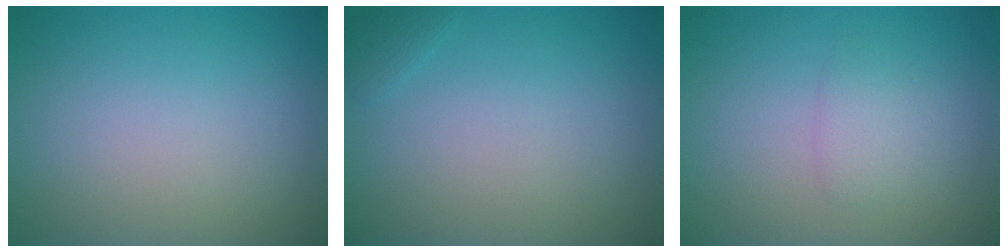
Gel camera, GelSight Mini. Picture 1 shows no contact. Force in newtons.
{"total": 0.7, "press": 0.7, "slide": 0.1}
{"total": 1.4, "press": 1.4, "slide": 0.0}